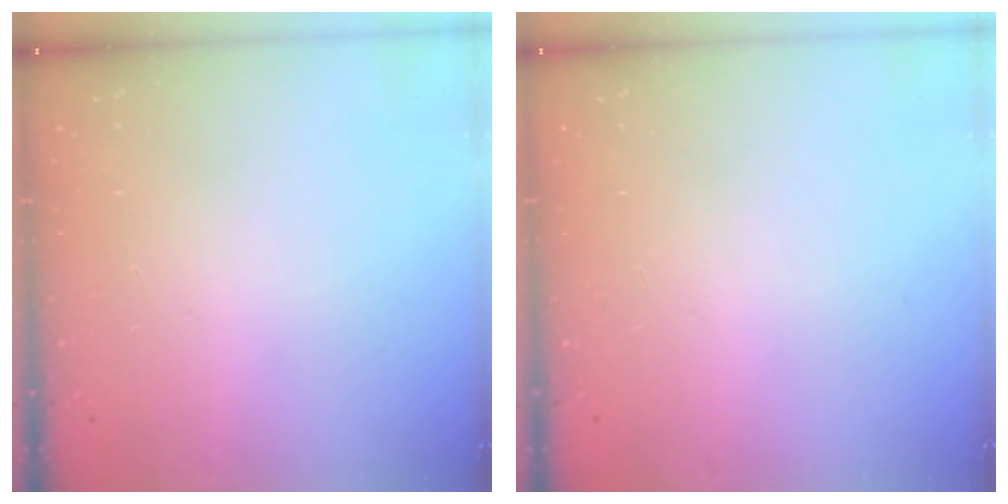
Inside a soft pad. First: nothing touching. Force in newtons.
{"total": 0.0}